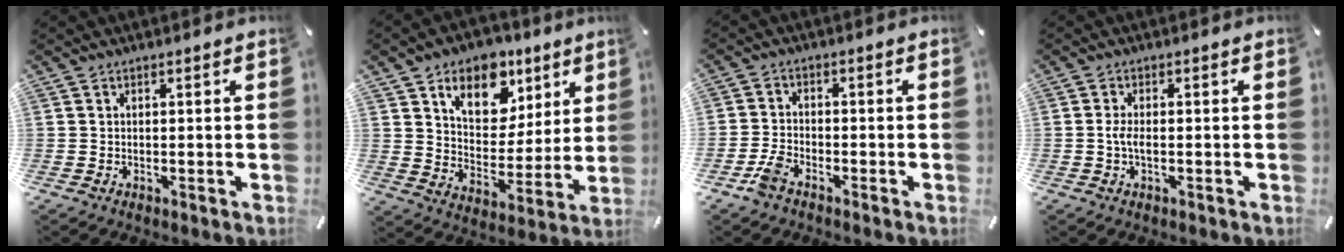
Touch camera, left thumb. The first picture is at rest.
{"total": 13.7, "force": [8.4, 9.3, 5.5], "torque": [-0.075, -0.052, 0.149]}
{"total": 4.2, "force": [-2.9, 2.5, 1.8], "torque": [-0.046, 0.011, -0.057]}
{"total": 2.6, "force": [-0.5, 0.8, 2.4], "torque": [-0.057, -0.002, -0.014]}